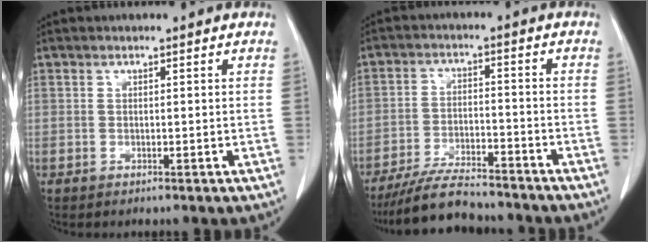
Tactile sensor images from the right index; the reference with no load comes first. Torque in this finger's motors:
{"motor_torque": [-0.55, -0.47, -0.45, -0.13]}